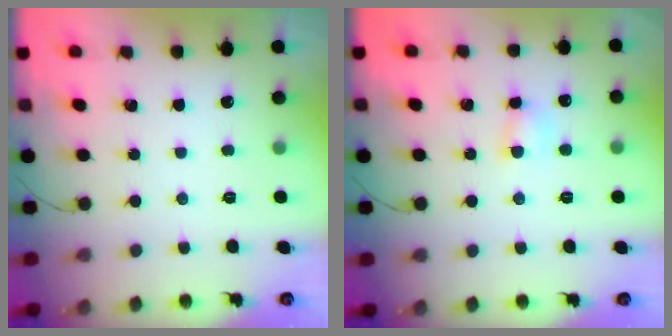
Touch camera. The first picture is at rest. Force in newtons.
{"total": 4.6, "press": 4.4, "slide": 1.1}